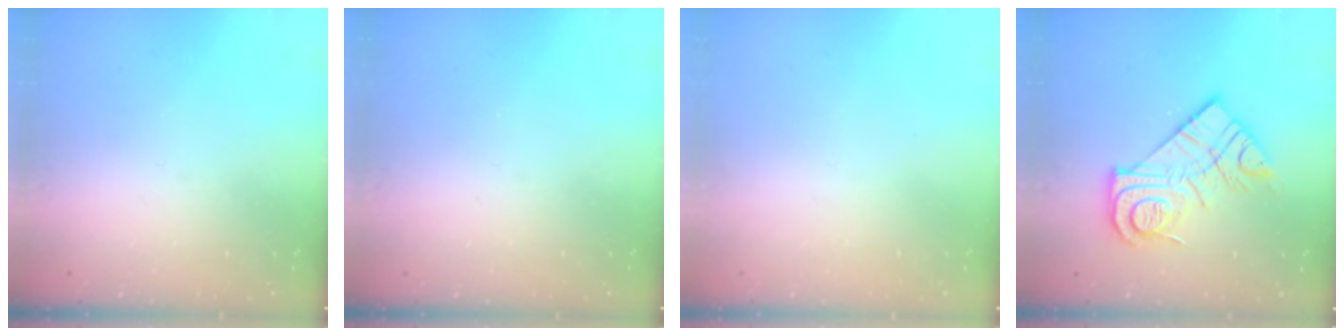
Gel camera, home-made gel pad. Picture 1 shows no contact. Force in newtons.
{"total": 0.0}
{"total": 1.7, "press": 1.7, "slide": 0.1}
{"total": 16.3, "press": 16.2, "slide": 1.1}